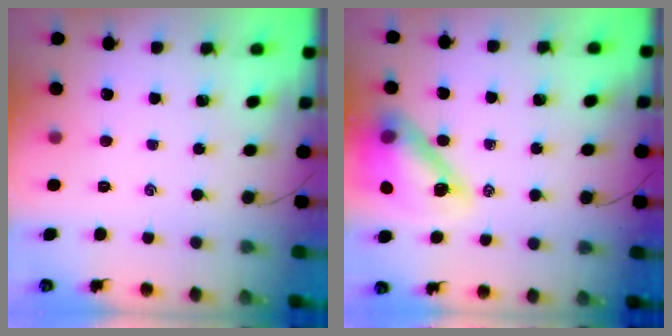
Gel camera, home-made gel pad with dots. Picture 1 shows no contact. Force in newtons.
{"total": 15.6, "press": 14.9, "slide": 4.6}